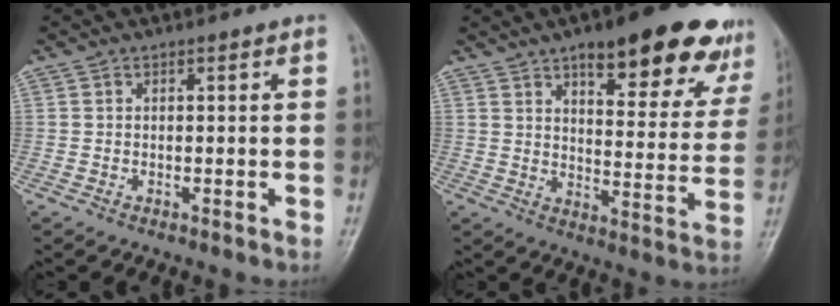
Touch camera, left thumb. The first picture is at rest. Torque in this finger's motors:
{"motor_torque": [0.58, 0.61, 1.48, -1.29, 0.11]}